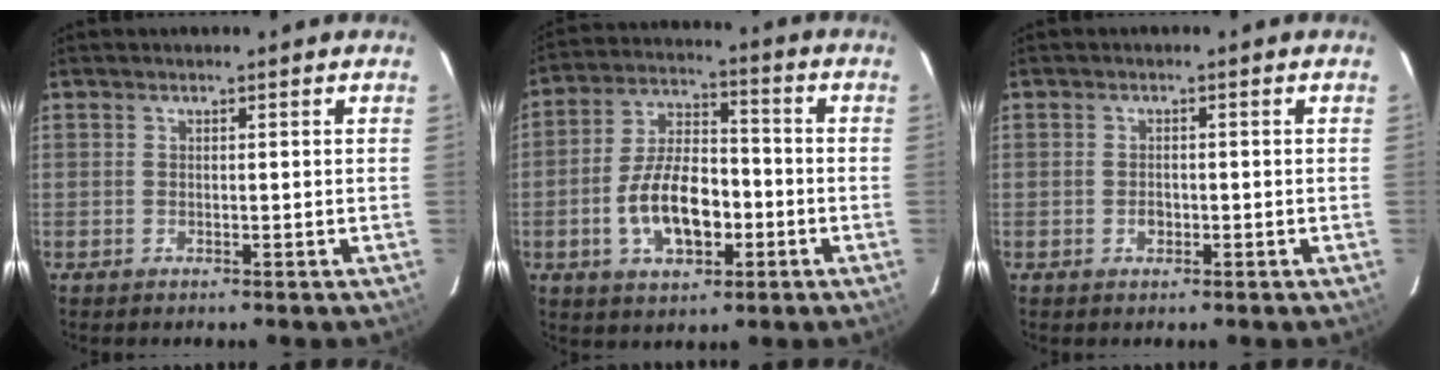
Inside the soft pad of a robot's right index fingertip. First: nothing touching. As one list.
[{"total": 12.5, "force": [-3.7, 6.6, 9.9], "torque": [-0.193, 0.015, -0.056]}, {"total": 2.0, "force": [-0.6, 1.4, 1.3], "torque": [-0.023, 0.002, -0.011]}]